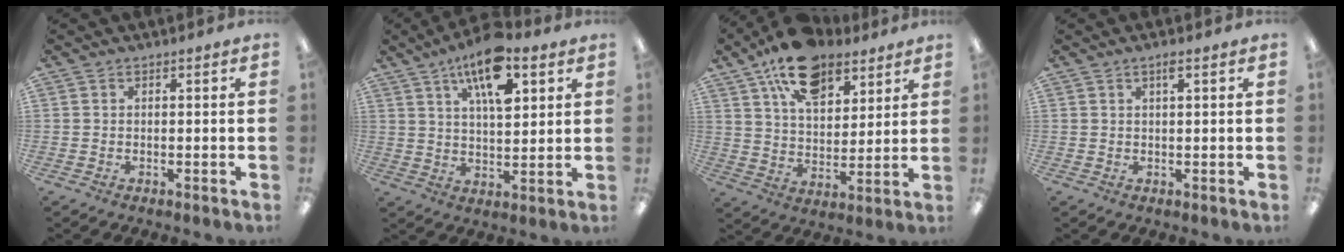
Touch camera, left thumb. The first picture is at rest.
{"total": 14.2, "force": [7.9, 5.8, 10.3], "torque": [-0.161, -0.030, 0.133]}
{"total": 16.6, "force": [10.8, 8.9, 9.0], "torque": [-0.145, -0.047, 0.194]}
{"total": 1.8, "force": [1.0, 0.2, 1.4], "torque": [-0.024, -0.001, 0.016]}